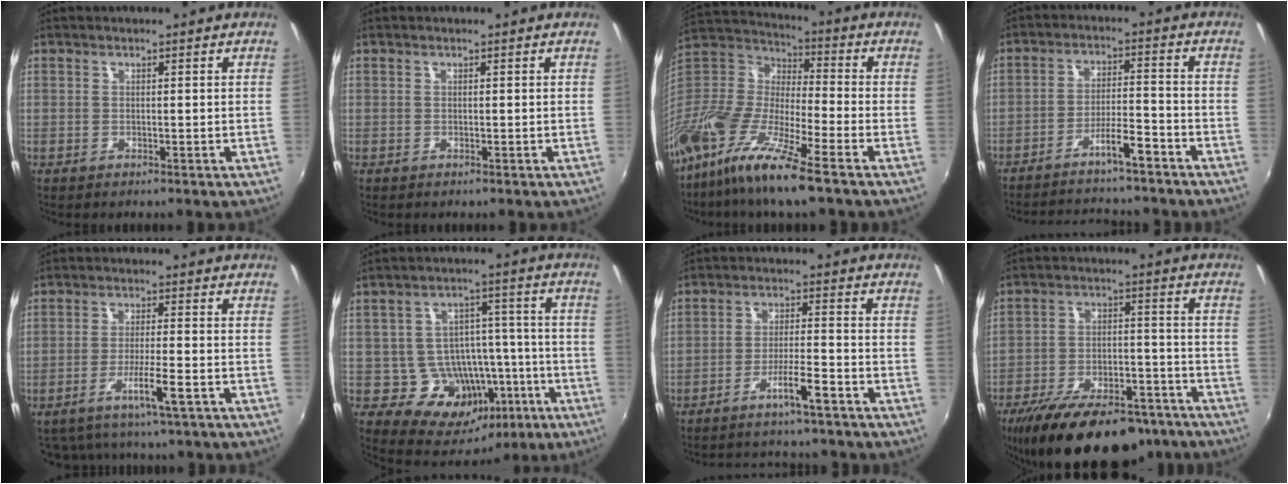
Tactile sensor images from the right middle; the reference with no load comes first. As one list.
[{"total": 0.0}, {"total": 19.9, "force": [-13.0, 3.9, 14.7], "torque": [-0.296, -0.027, -0.257]}, {"total": 11.8, "force": [-10.6, 1.4, 5.1], "torque": [-0.108, 0.017, -0.163]}, {"total": 5.7, "force": [-3.8, 0.8, 4.2], "torque": [-0.083, -0.010, -0.062]}, {"total": 14.4, "force": [-5.7, 11.5, 6.5], "torque": [-0.118, 0.031, -0.051]}, {"total": 7.7, "force": [-6.8, 0.5, 3.6], "torque": [-0.076, 0.001, -0.106]}, {"total": 24.5, "force": [-19.0, 9.5, 12.3], "torque": [-0.230, -0.011, -0.267]}]